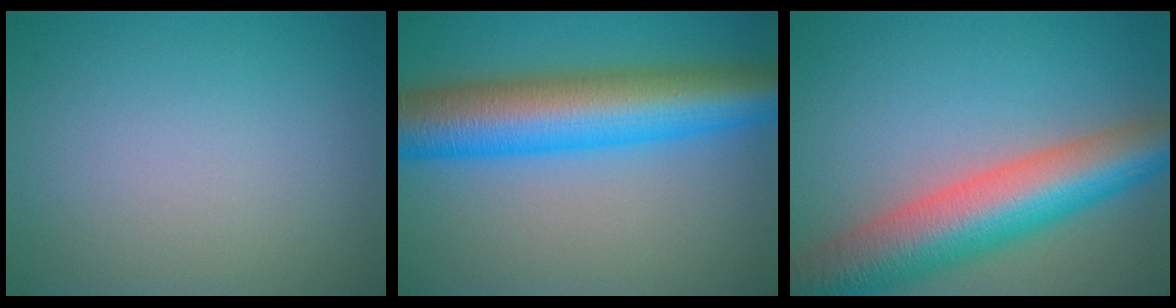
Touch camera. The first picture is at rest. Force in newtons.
{"total": 11.6, "press": 11.6, "slide": 0.1}
{"total": 11.0, "press": 11.0, "slide": 0.6}